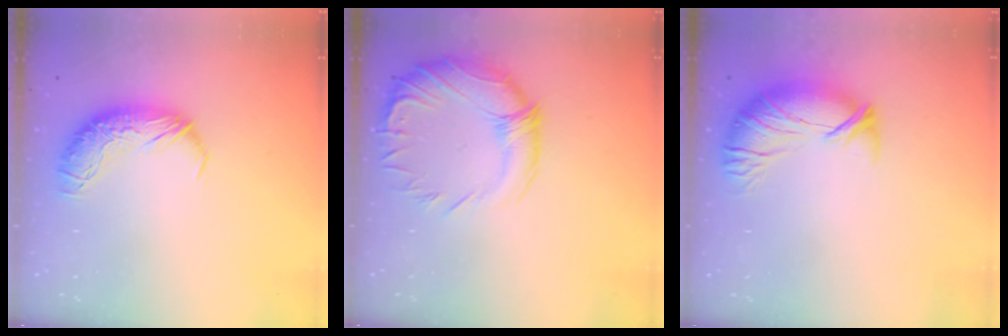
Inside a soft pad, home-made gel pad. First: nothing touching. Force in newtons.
{"total": 3.9, "press": 2.2, "slide": 3.2}
{"total": 3.3, "press": 2.4, "slide": 2.4}